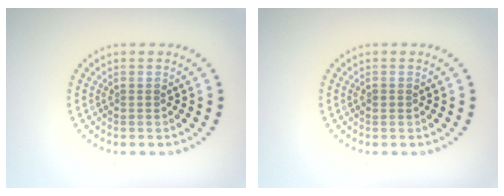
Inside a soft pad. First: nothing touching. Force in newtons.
{"total": 0.6, "press": 0.6, "slide": 0.1}